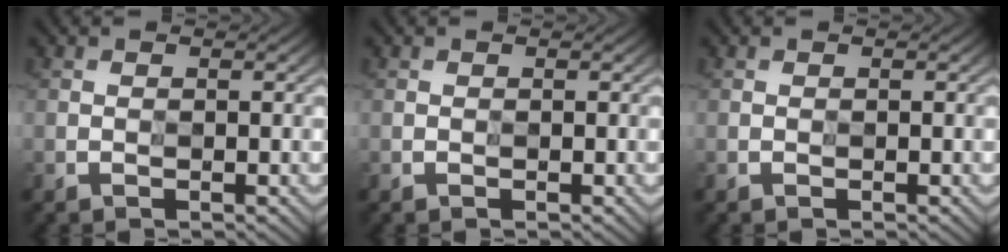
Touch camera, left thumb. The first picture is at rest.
{"total": 0.0}
{"total": 0.0}